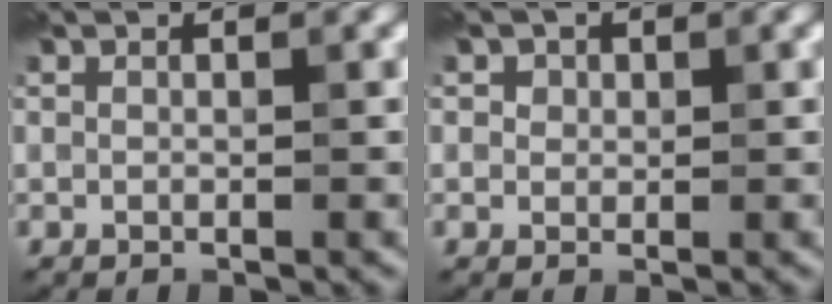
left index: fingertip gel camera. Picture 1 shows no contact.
{"total": 0.8, "force": [0.4, 0.7, 0.0], "torque": [0.006, -0.001, 0.004]}